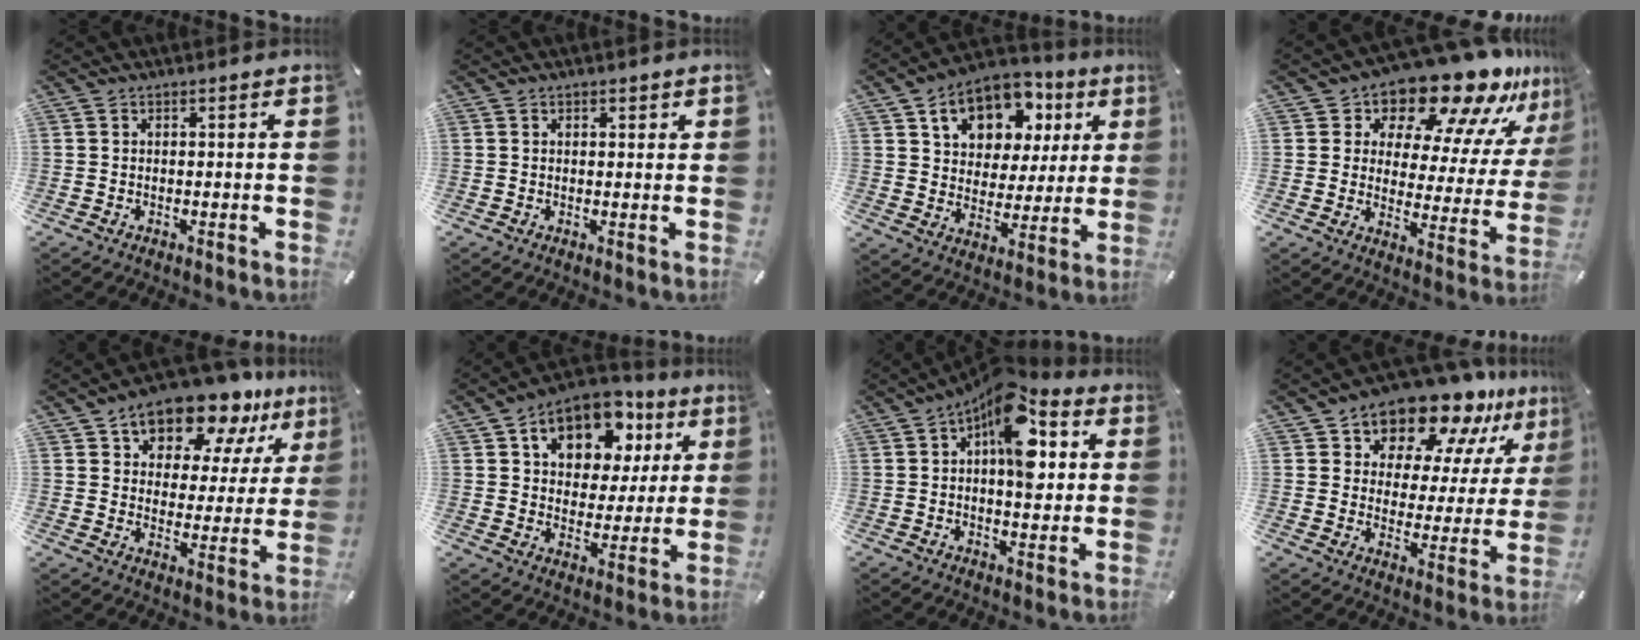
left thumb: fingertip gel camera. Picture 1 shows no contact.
{"total": 0.9, "force": [0.5, 0.6, 0.4], "torque": [-0.010, 0.003, 0.008]}
{"total": 13.1, "force": [6.6, 9.7, 5.7], "torque": [-0.097, -0.030, 0.120]}
{"total": 16.6, "force": [14.1, 5.9, 6.5], "torque": [-0.098, -0.129, 0.236]}
{"total": 14.7, "force": [12.1, 6.8, 5.0], "torque": [-0.086, -0.096, 0.213]}
{"total": 13.9, "force": [7.1, 9.6, 7.2], "torque": [-0.117, -0.034, 0.124]}
{"total": 14.1, "force": [4.7, 7.4, 11.0], "torque": [-0.136, -0.035, 0.078]}
{"total": 15.0, "force": [13.7, 5.4, 3.0], "torque": [-0.058, -0.131, 0.240]}